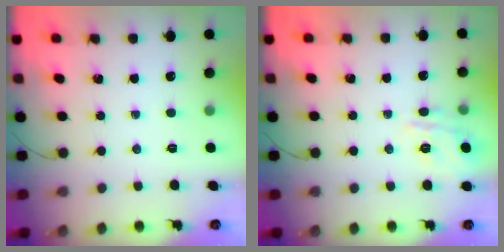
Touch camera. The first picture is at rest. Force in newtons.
{"total": 9.4, "press": 9.4, "slide": 0.6}